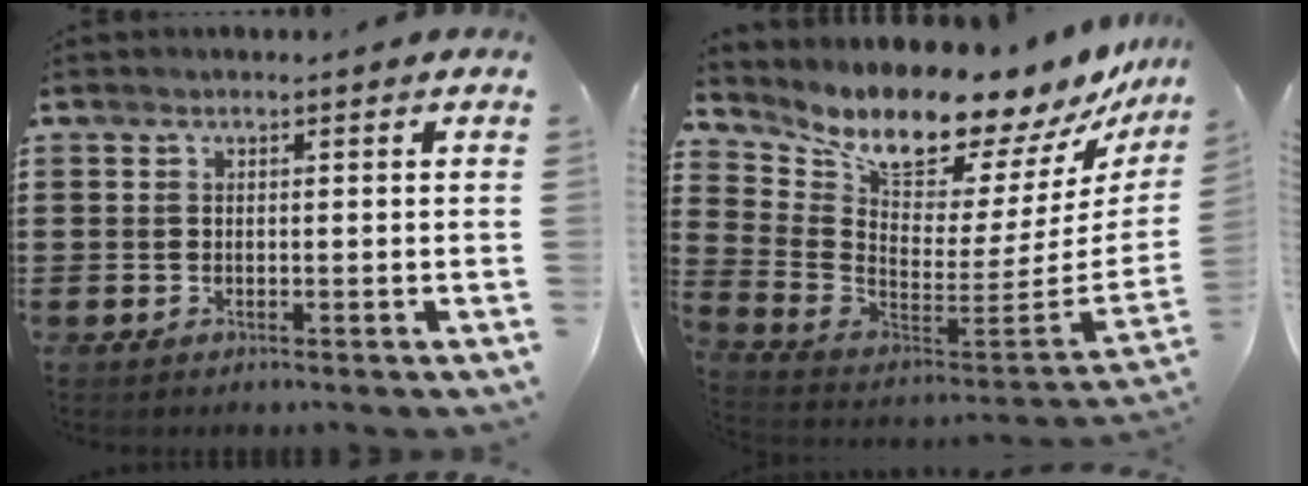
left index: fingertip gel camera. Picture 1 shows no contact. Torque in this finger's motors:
{"motor_torque": [1.62, -0.52, 1.05, 0.21]}